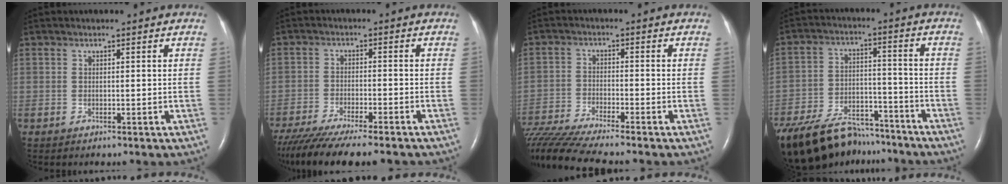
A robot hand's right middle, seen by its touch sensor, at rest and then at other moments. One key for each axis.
{"total": 14.8, "fx": -12.7, "fy": 1.1, "fz": 7.5, "tx": -0.123, "ty": -0.035, "tz": -0.197}
{"total": 13.0, "fx": -11.6, "fy": -0.6, "fz": 6.0, "tx": -0.110, "ty": -0.018, "tz": -0.203}
{"total": 20.8, "fx": -16.8, "fy": 8.7, "fz": 8.7, "tx": -0.212, "ty": -0.017, "tz": -0.264}